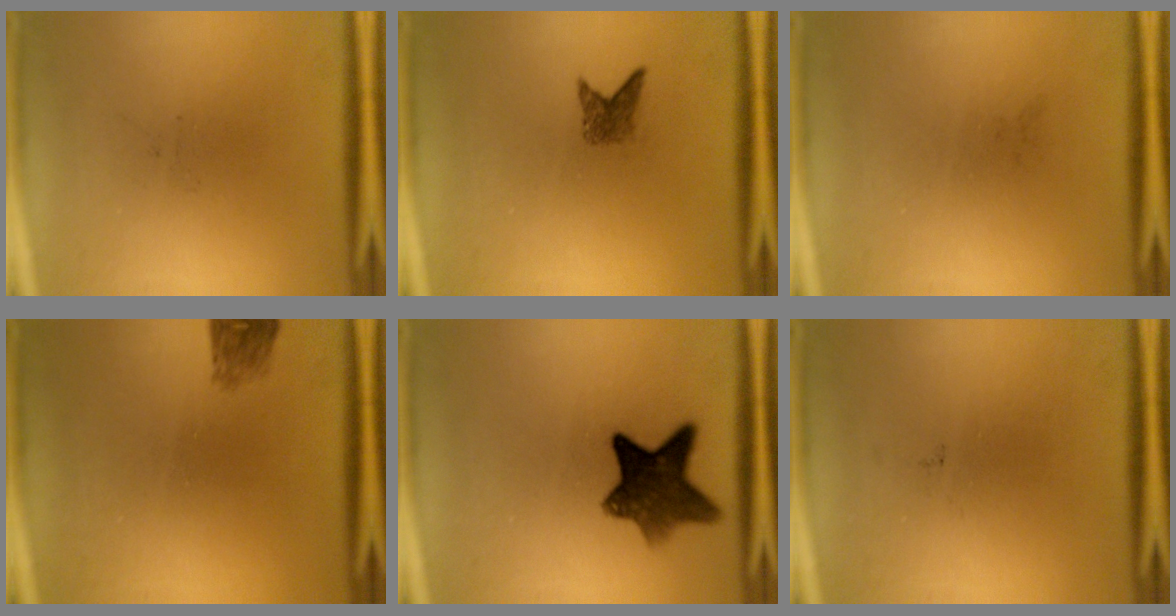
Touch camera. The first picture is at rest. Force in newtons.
{"total": 1.9}
{"total": 0.0}
{"total": 2.2}
{"total": 9.9}
{"total": 0.0}